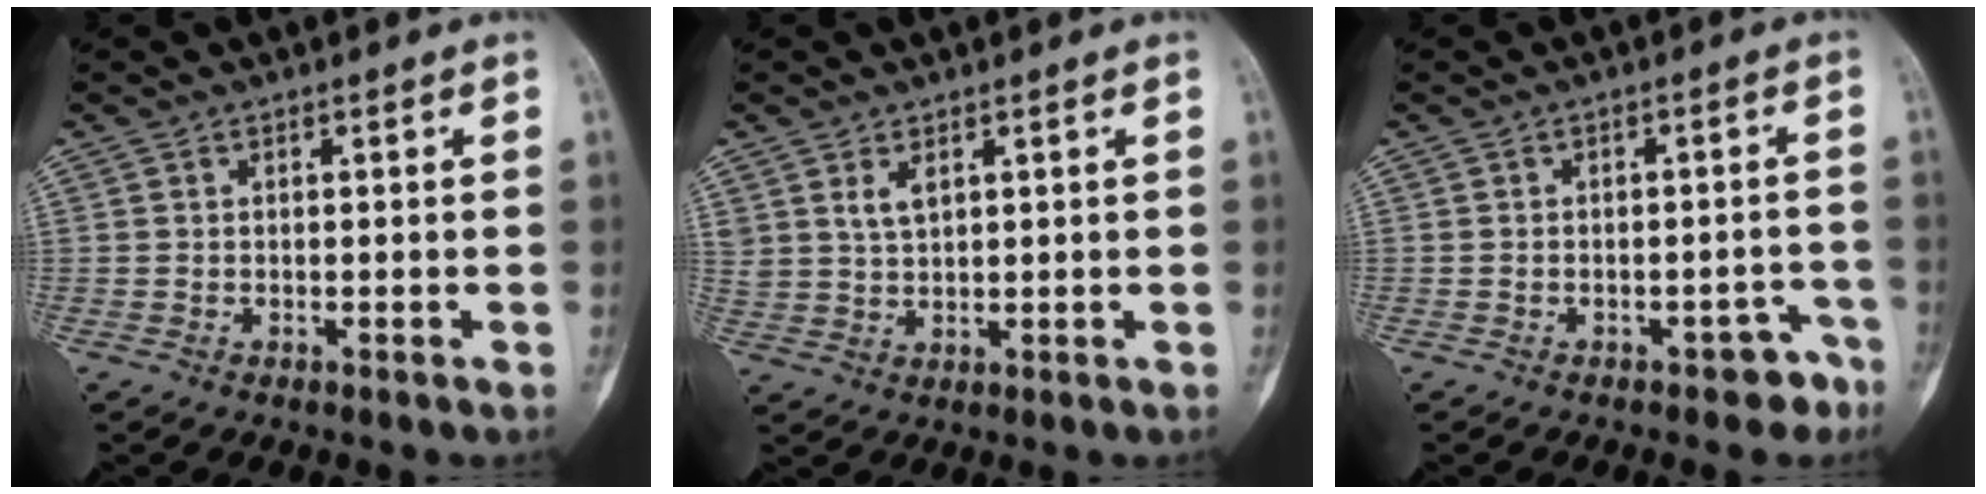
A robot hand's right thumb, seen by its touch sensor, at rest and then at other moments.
{"total": 3.4, "force": [1.8, 1.8, 2.3], "torque": [-0.038, -0.011, 0.042]}
{"total": 4.5, "force": [-2.9, 2.6, 2.1], "torque": [-0.007, 0.035, -0.032]}